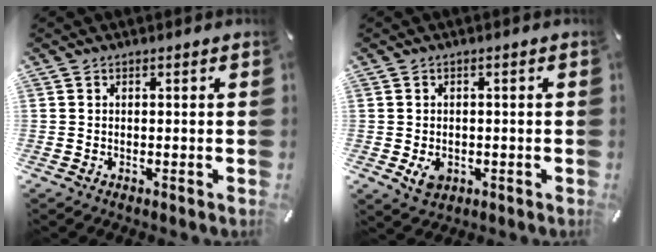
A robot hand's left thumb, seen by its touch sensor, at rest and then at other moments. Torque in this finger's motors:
{"motor_torque": [0.36, 0.60, 0.02, -0.05, -0.01]}